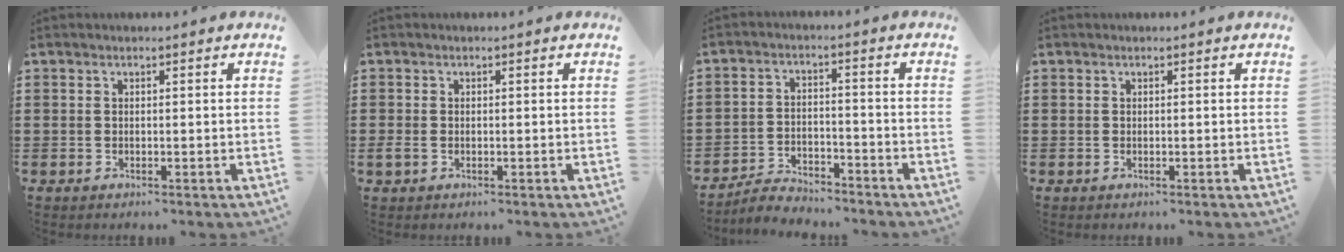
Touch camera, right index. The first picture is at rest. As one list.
[{"total": 1.1, "force": [-0.4, 0.7, 0.7], "torque": [-0.024, -0.003, -0.010]}, {"total": 4.0, "force": [-3.9, 0.7, 0.5], "torque": [-0.014, 0.009, -0.082]}, {"total": 0.0}]